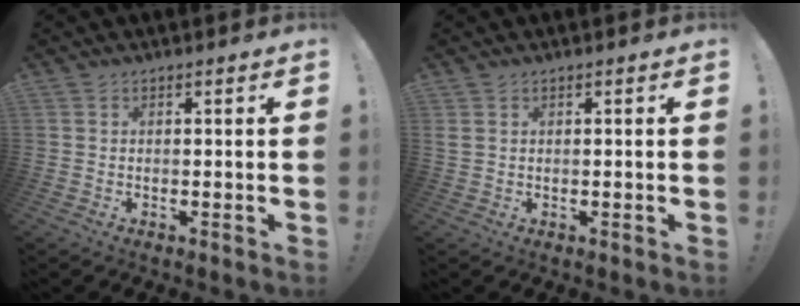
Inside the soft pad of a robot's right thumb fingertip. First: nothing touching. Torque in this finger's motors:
{"motor_torque": [-0.30, 0.17, 0.25, 0.07, 0.08]}